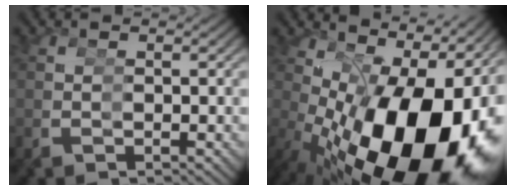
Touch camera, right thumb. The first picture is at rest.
{"total": 16.3, "force": [-2.0, 9.4, 13.2], "torque": [-0.257, -0.029, -0.003]}